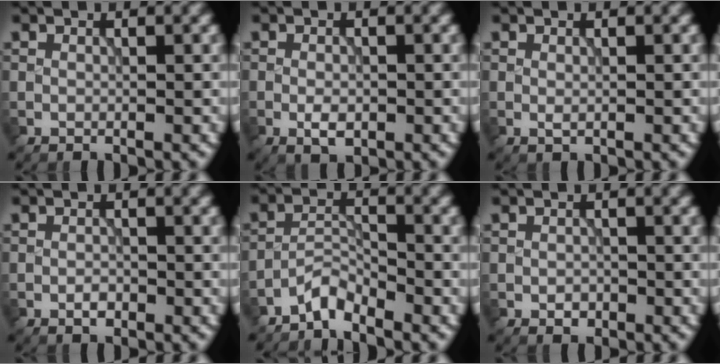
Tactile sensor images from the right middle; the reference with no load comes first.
{"total": 2.0, "force": [-0.7, 1.1, 1.6], "torque": [-0.027, -0.001, -0.012]}
{"total": 0.6, "force": [0.0, 0.2, 0.5], "torque": [-0.011, -0.002, 0.000]}
{"total": 1.2, "force": [-0.6, 0.6, 0.8], "torque": [-0.013, 0.001, -0.012]}
{"total": 2.5, "force": [-2.3, 0.5, 0.7], "torque": [-0.013, 0.011, -0.050]}
{"total": 1.1, "force": [-0.5, 0.8, 0.6], "torque": [-0.010, -0.002, -0.010]}